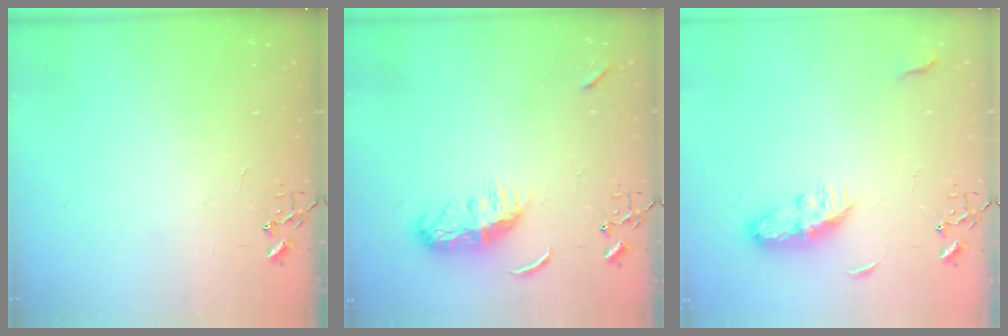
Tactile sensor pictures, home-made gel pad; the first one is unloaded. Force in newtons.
{"total": 9.1, "press": 9.1, "slide": 0.8}
{"total": 8.2, "press": 8.1, "slide": 0.6}